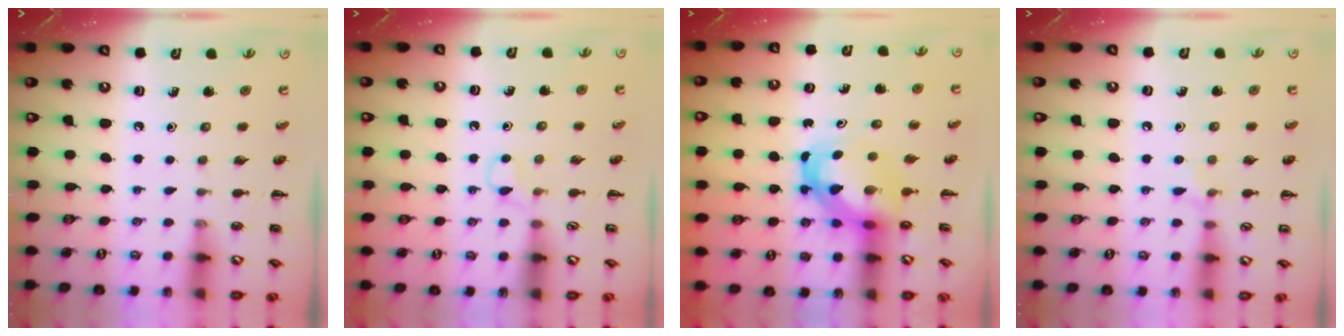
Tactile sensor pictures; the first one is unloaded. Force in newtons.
{"total": 2.6, "press": 2.5, "slide": 0.9}
{"total": 5.1, "press": 5.0, "slide": 1.2}
{"total": 4.9, "press": 4.6, "slide": 1.7}